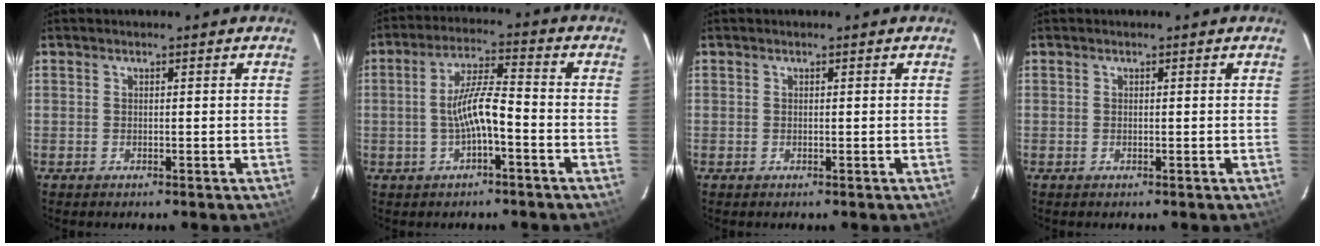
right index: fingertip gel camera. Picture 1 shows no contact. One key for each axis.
{"total": 7.1, "fx": -2.2, "fy": 1.2, "fz": 6.7, "tx": -0.134, "ty": 0.011, "tz": -0.037}
{"total": 0.0}
{"total": 0.0}